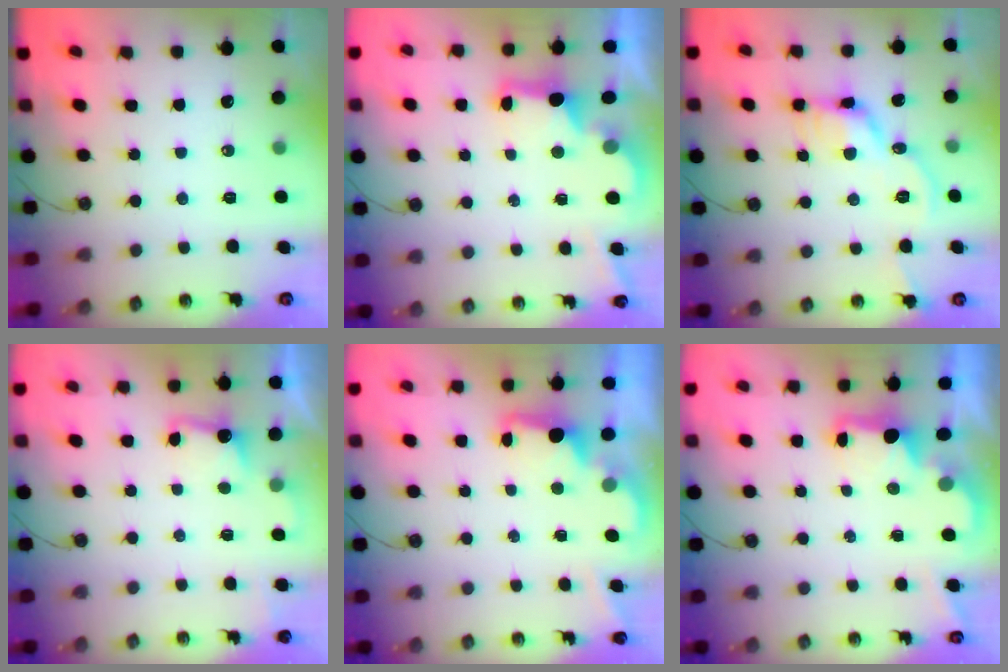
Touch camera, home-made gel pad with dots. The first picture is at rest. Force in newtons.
{"total": 2.8, "press": 2.6, "slide": 0.9}
{"total": 10.1, "press": 10.0, "slide": 1.4}
{"total": 2.9, "press": 2.7, "slide": 1.0}
{"total": 2.9, "press": 2.9, "slide": 0.6}
{"total": 2.1, "press": 2.0, "slide": 0.8}